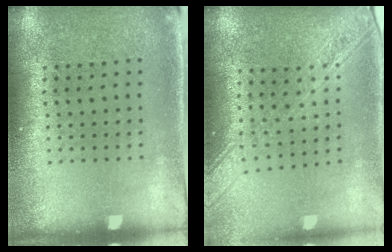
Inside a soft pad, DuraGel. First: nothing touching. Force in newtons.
{"total": 2.2, "press": 1.9, "slide": 1.2}